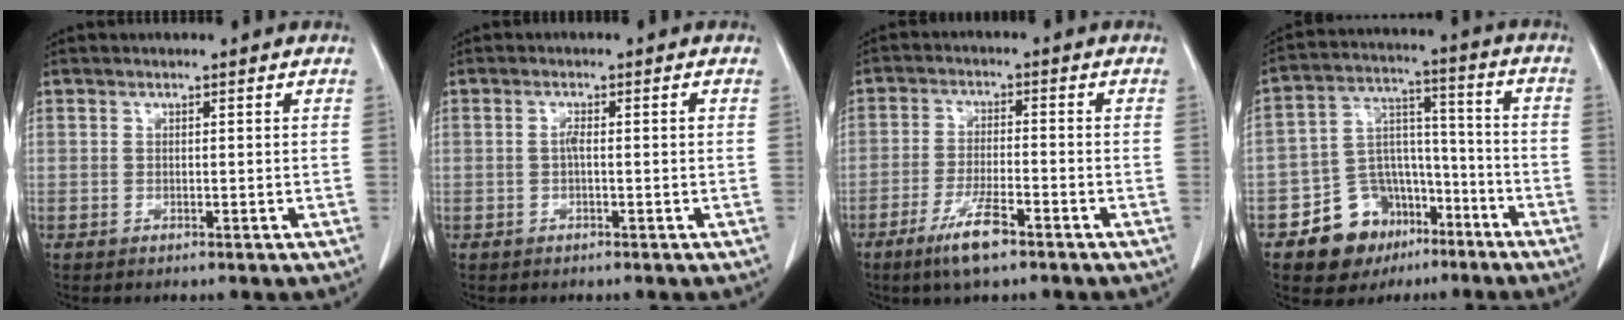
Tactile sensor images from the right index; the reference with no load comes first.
{"total": 1.7, "force": [-0.2, 0.3, 1.6], "torque": [-0.031, 0.003, -0.004]}
{"total": 6.7, "force": [-4.4, 1.2, 5.0], "torque": [-0.101, -0.008, -0.077]}
{"total": 12.6, "force": [-7.2, 9.2, 4.8], "torque": [-0.078, 0.052, -0.106]}